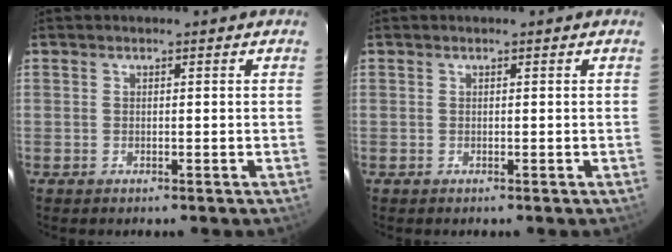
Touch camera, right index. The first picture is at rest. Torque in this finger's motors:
{"motor_torque": [0.00, 0.00, 0.00, 0.01]}